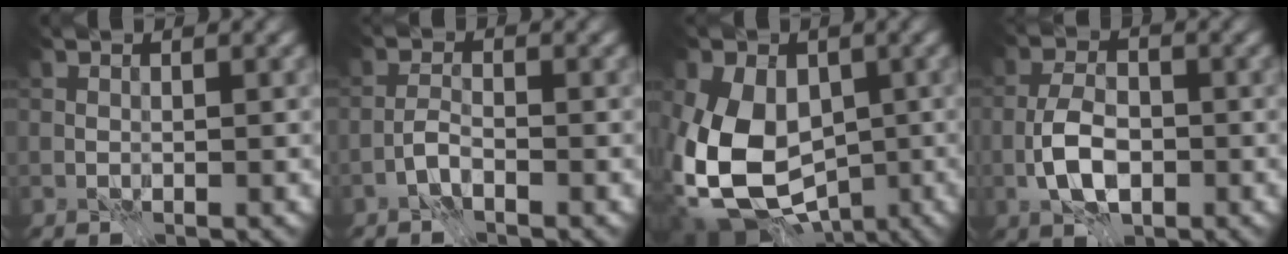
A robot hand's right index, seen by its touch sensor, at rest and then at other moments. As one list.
[{"total": 1.9, "force": [-1.7, 0.4, 0.9], "torque": [-0.015, 0.005, -0.041]}, {"total": 14.2, "force": [-2.6, 10.1, 9.6], "torque": [-0.165, -0.017, -0.047]}, {"total": 5.1, "force": [-2.1, 2.7, 3.8], "torque": [-0.071, 0.001, -0.046]}]